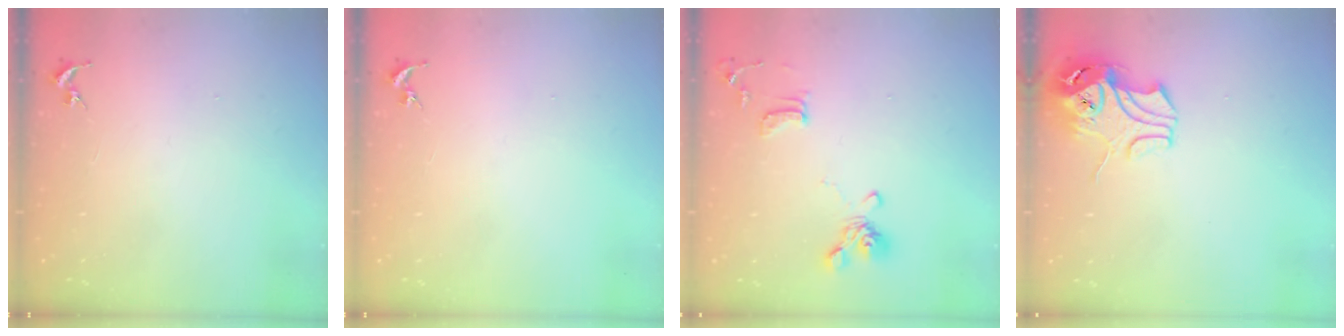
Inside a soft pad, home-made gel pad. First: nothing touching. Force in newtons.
{"total": 0.0}
{"total": 12.3, "press": 12.2, "slide": 1.8}
{"total": 10.3, "press": 10.2, "slide": 1.6}